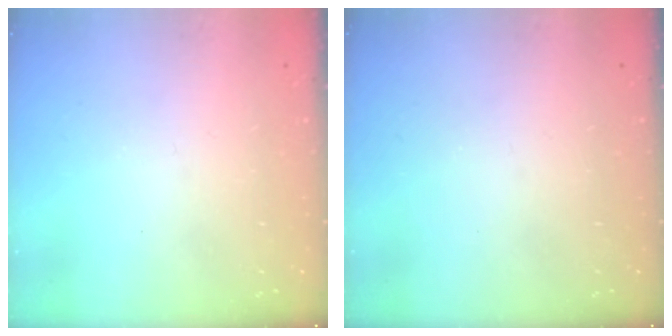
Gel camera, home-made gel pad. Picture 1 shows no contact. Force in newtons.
{"total": 0.0}